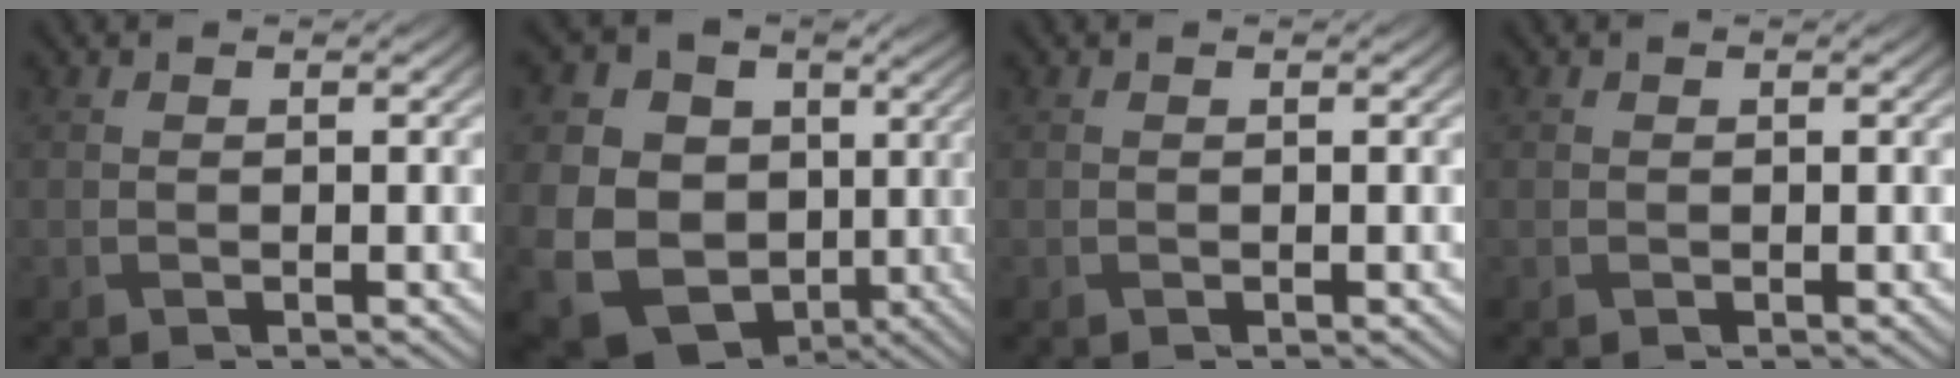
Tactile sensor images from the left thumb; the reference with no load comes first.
{"total": 20.0, "force": [2.1, 17.2, 9.9], "torque": [-0.252, 0.006, 0.053]}
{"total": 0.0}
{"total": 0.0}